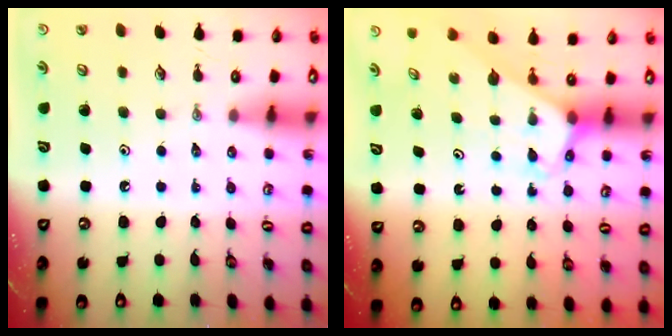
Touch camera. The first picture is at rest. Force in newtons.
{"total": 3.0, "press": 3.0, "slide": 0.2}